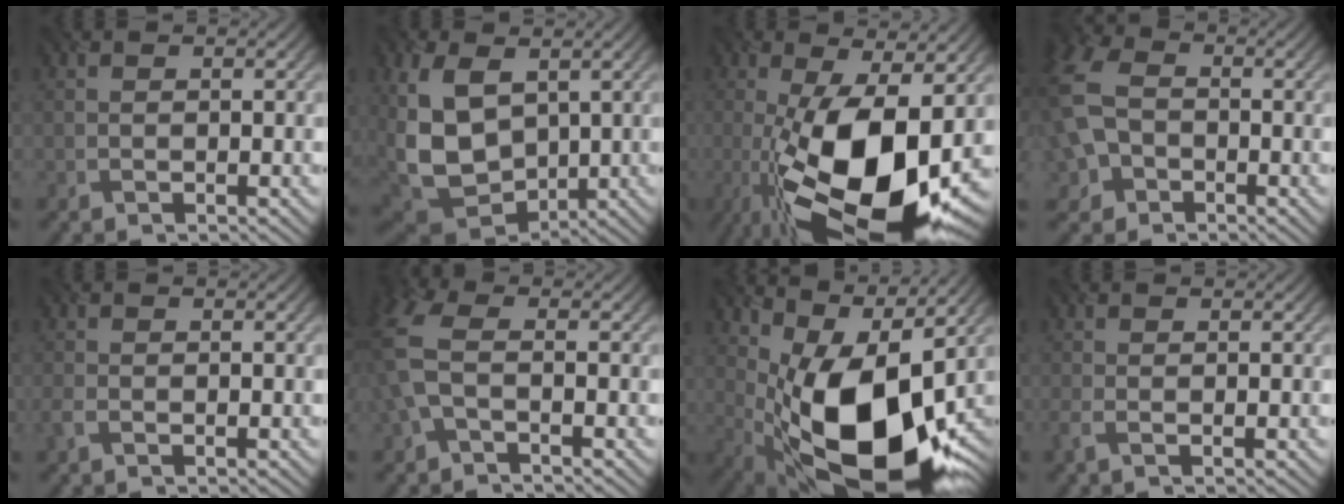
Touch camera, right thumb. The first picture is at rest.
{"total": 12.4, "force": [1.9, 8.1, 9.2], "torque": [-0.243, -0.012, 0.040]}
{"total": 18.4, "force": [-4.0, 7.2, 16.4], "torque": [-0.300, -0.025, -0.060]}
{"total": 10.0, "force": [-2.1, 7.7, 6.1], "torque": [-0.179, -0.013, -0.042]}
{"total": 1.6, "force": [-0.8, 1.0, 0.9], "torque": [-0.029, -0.003, -0.019]}
{"total": 5.8, "force": [-0.7, 3.2, 4.8], "torque": [-0.129, 0.006, -0.029]}
{"total": 17.9, "force": [0.2, 9.2, 15.4], "torque": [-0.244, -0.030, 0.027]}
{"total": 1.2, "force": [-0.5, 0.3, 1.1], "torque": [-0.031, -0.003, -0.015]}